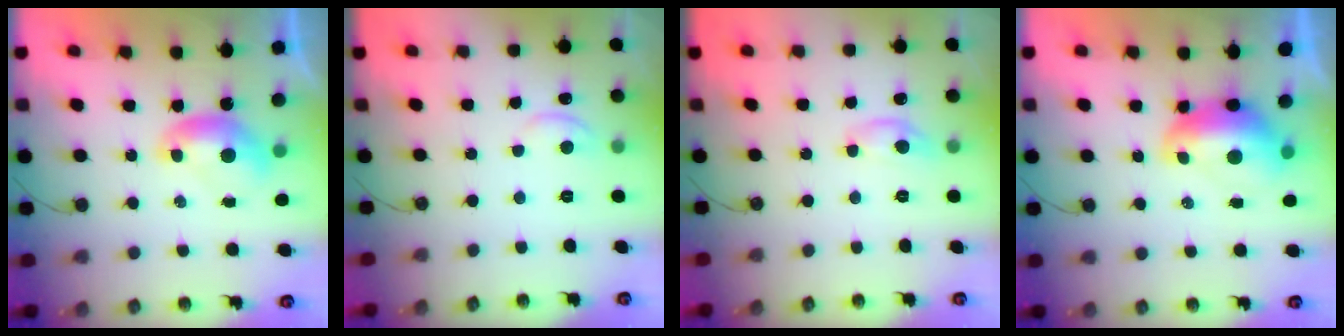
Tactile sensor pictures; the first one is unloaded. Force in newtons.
{"total": 1.4, "press": 1.4, "slide": 0.5}
{"total": 1.4, "press": 1.4, "slide": 0.2}
{"total": 2.9, "press": 2.8, "slide": 0.7}